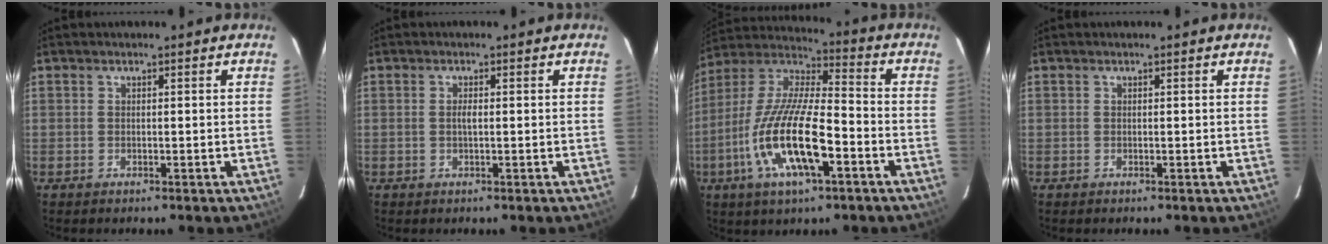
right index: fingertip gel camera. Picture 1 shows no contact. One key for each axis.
{"total": 1.1, "fx": 0.0, "fy": 0.1, "fz": 1.1, "tx": -0.022, "ty": 0.001, "tz": -0.003}
{"total": 18.6, "fx": -6.9, "fy": 5.4, "fz": 16.4, "tx": -0.333, "ty": -0.020, "tz": -0.136}
{"total": 0.0}